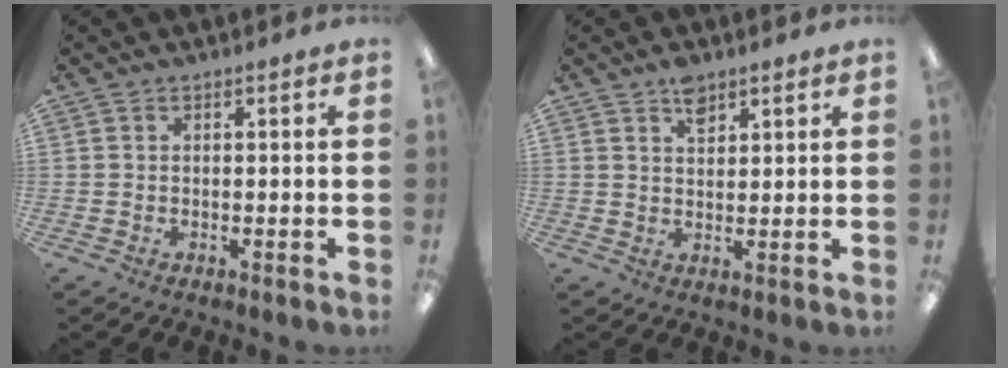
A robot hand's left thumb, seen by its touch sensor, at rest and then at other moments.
{"total": 3.9, "force": [2.7, 2.0, 2.0], "torque": [-0.021, -0.011, 0.046]}